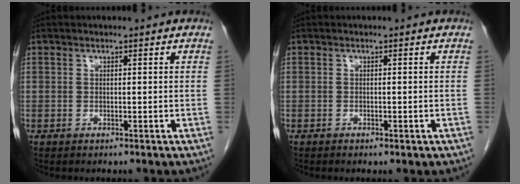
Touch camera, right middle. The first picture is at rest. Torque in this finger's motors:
{"motor_torque": [-0.39, -0.02, -0.03, 0.00]}